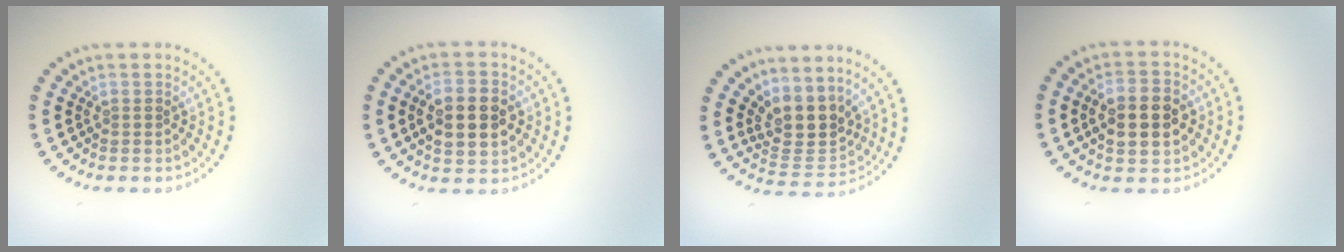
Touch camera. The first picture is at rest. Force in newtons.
{"total": 5.3, "press": 5.3, "slide": 0.3}
{"total": 3.8, "press": 3.0, "slide": 2.3}
{"total": 5.0, "press": 5.0, "slide": 0.3}